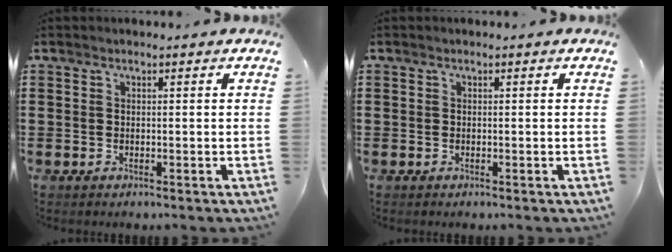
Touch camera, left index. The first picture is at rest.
{"total": 0.0}